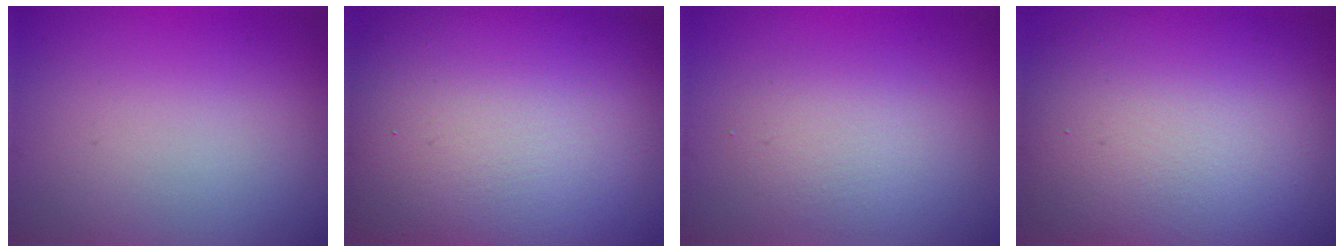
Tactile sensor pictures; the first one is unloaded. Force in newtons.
{"total": 19.1, "press": 19.1, "slide": 1.0}
{"total": 2.6, "press": 2.6, "slide": 0.2}
{"total": 13.8, "press": 13.7, "slide": 1.4}